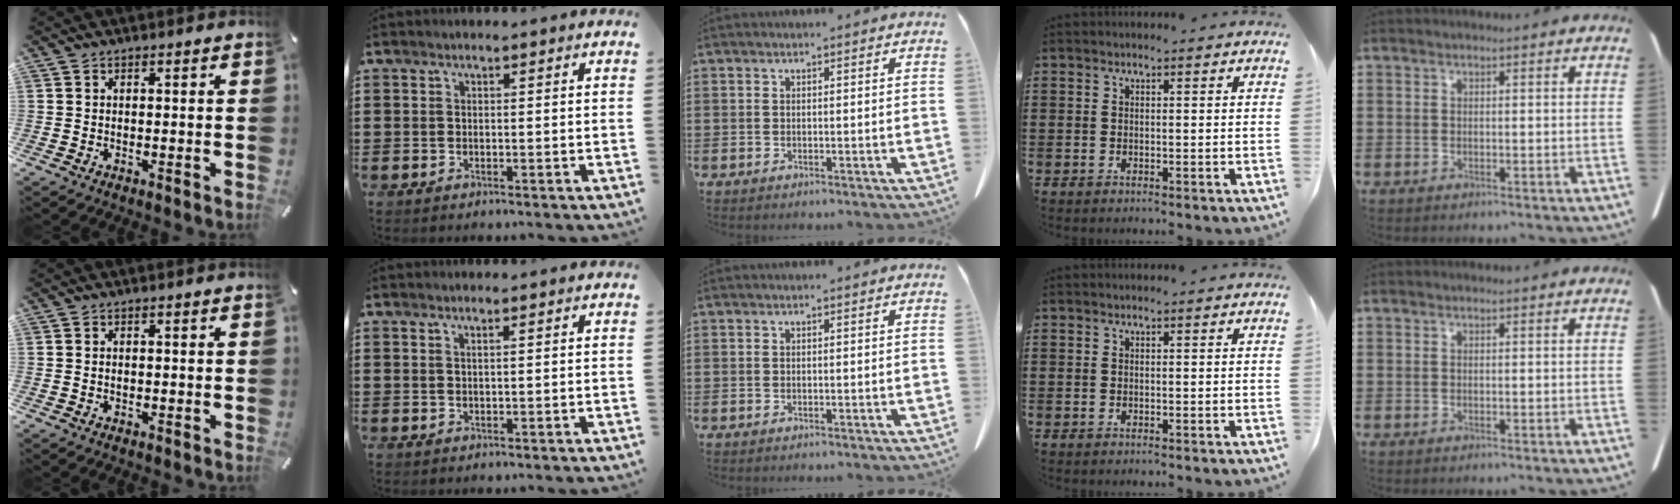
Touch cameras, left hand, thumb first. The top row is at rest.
{"thumb": {"total": 0.8, "force": [-0.1, 0.5, 0.7], "torque": [-0.014, 0.002, -0.002]}, "index": {"total": 0.7, "force": [0.3, -0.1, 0.6], "torque": [-0.011, -0.004, 0.006]}}